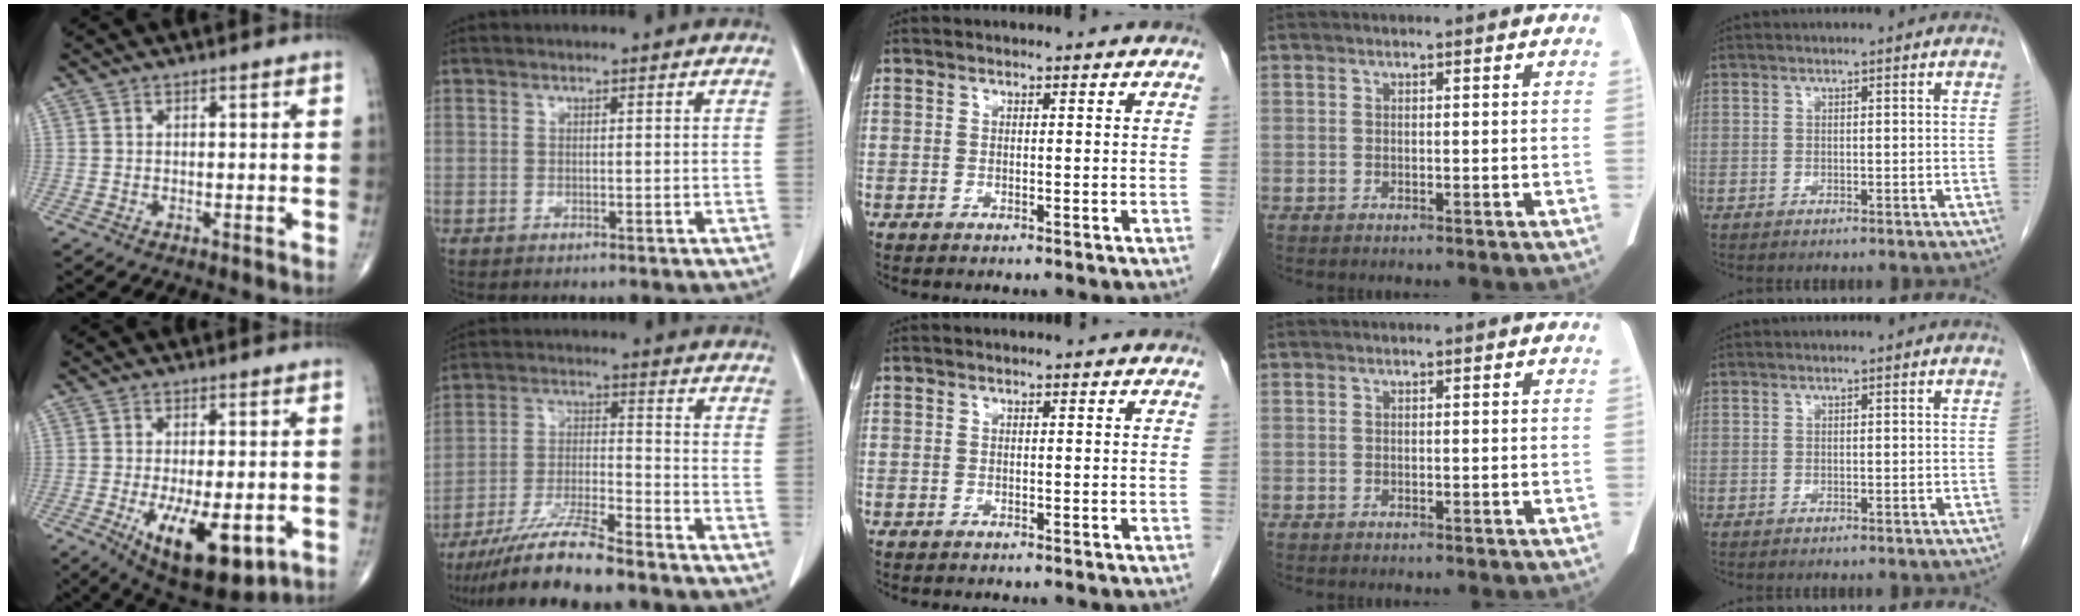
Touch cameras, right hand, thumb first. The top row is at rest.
{"thumb": {"total": 14.6, "force": [-4.6, 6.2, 12.4], "torque": [-0.191, -0.018, -0.053]}, "index": {"total": 10.7, "force": [-8.9, 0.3, 5.9], "torque": [-0.108, -0.018, -0.161]}}